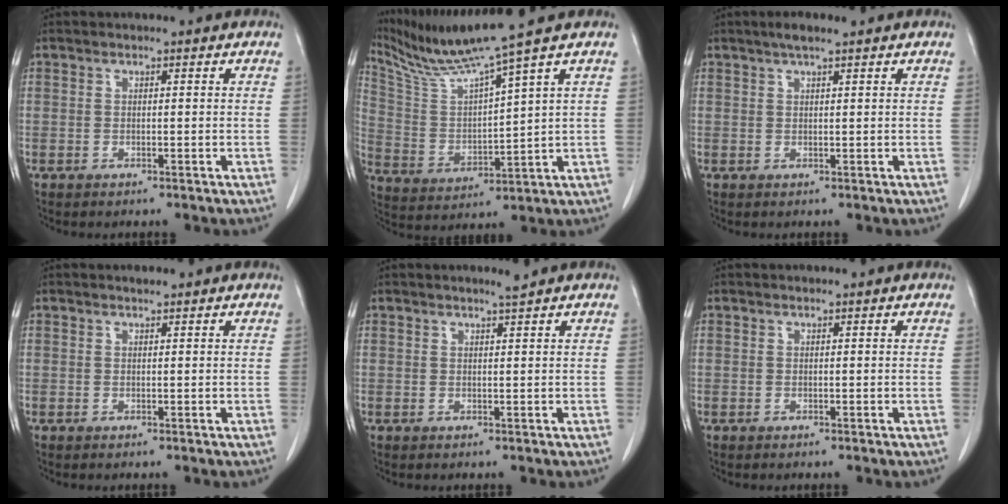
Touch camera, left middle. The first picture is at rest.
{"total": 10.9, "force": [9.1, -2.9, 5.3], "torque": [-0.110, -0.011, 0.182]}
{"total": 2.3, "force": [1.6, 0.1, 1.6], "torque": [-0.036, 0.007, 0.029]}
{"total": 0.5, "force": [0.5, 0.1, 0.2], "torque": [-0.013, -0.001, 0.010]}
{"total": 1.0, "force": [0.9, -0.4, 0.3], "torque": [-0.017, -0.010, 0.019]}
{"total": 0.0}